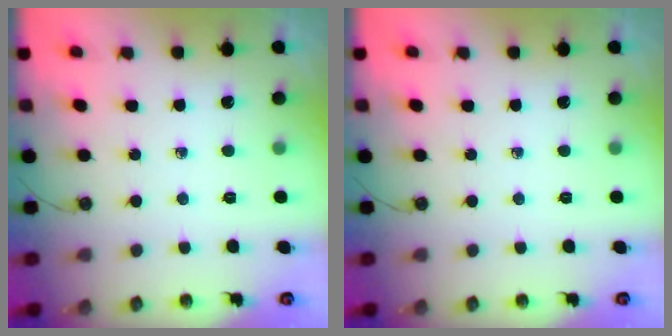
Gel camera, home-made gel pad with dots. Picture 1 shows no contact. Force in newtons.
{"total": 0.0}